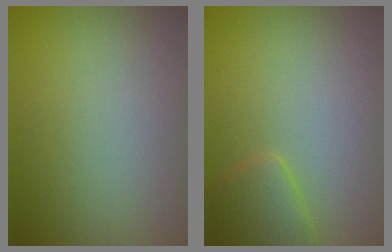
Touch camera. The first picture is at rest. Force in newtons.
{"total": 2.9, "press": 2.9, "slide": 0.2}